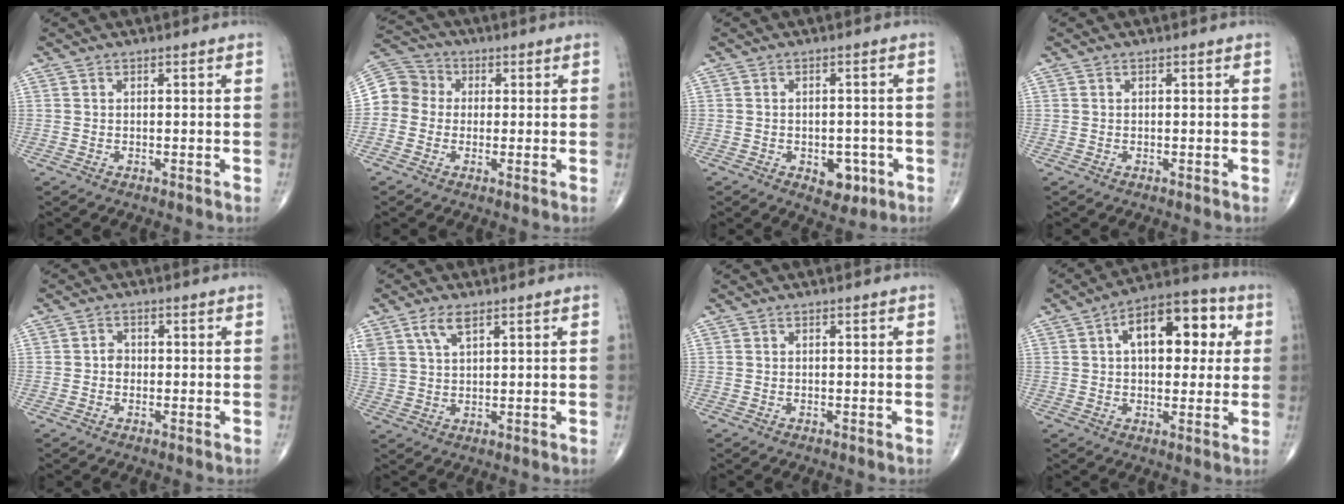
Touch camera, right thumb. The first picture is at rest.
{"total": 7.6, "force": [-0.1, 7.1, 2.5], "torque": [-0.025, 0.025, -0.014]}
{"total": 5.2, "force": [-2.0, 3.3, 3.5], "torque": [-0.023, 0.008, -0.019]}
{"total": 0.0}
{"total": 1.8, "force": [-0.3, 1.5, 0.9], "torque": [-0.003, 0.007, -0.008]}
{"total": 5.8, "force": [3.4, 2.5, 3.9], "torque": [-0.080, -0.004, 0.072]}
{"total": 0.0}
{"total": 15.3, "force": [3.9, 8.3, 12.3], "torque": [-0.142, 0.021, 0.051]}